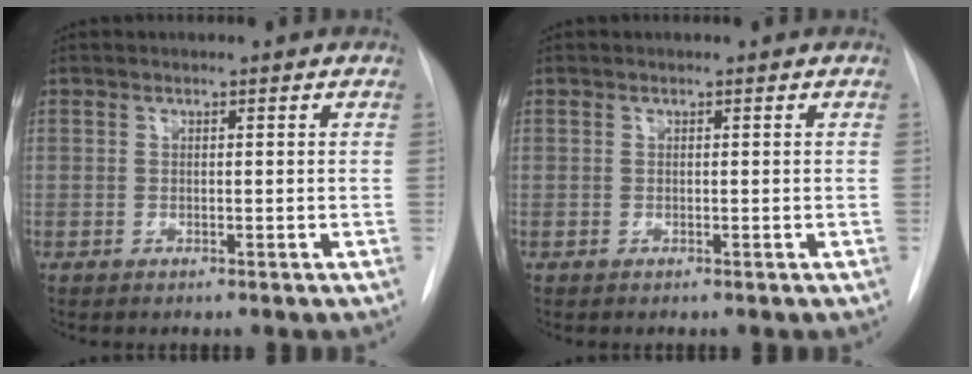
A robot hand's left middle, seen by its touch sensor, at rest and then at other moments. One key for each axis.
{"total": 0.0}